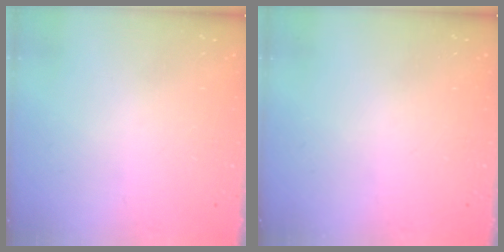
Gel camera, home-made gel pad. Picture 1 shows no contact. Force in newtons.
{"total": 0.0}